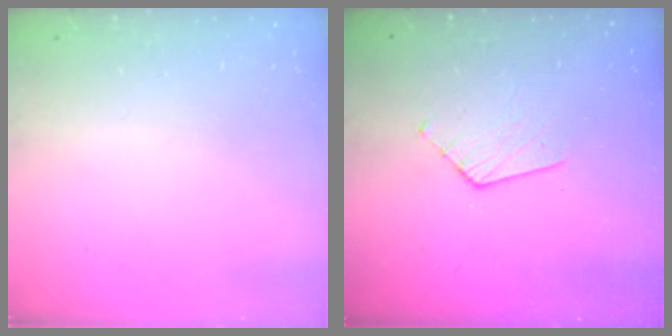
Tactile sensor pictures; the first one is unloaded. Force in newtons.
{"total": 4.2, "press": 4.2, "slide": 0.3}